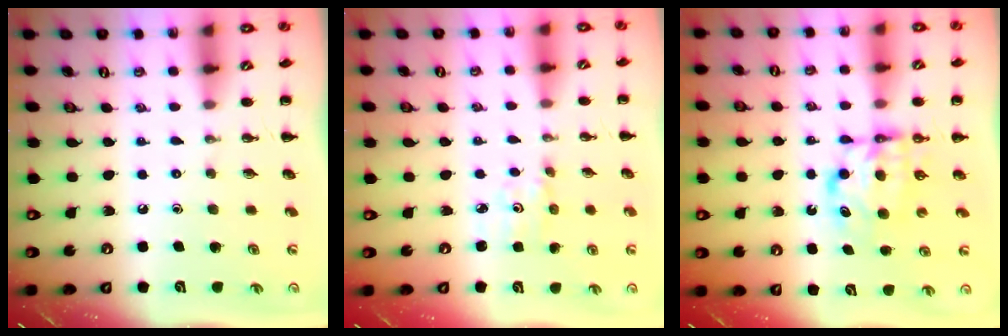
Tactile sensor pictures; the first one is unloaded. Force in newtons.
{"total": 1.9, "press": 1.9, "slide": 0.4}
{"total": 6.4, "press": 6.4, "slide": 0.3}